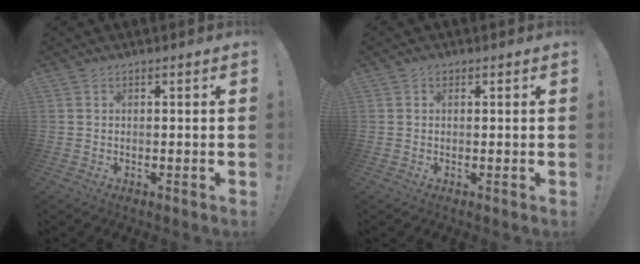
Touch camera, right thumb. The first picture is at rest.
{"total": 0.6, "force": [0.3, 0.5, 0.2], "torque": [0.000, 0.000, 0.005]}